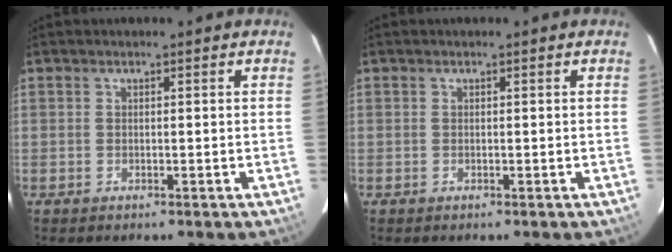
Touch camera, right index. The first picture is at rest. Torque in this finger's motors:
{"motor_torque": [0.00, 0.00, 0.01, 0.01]}